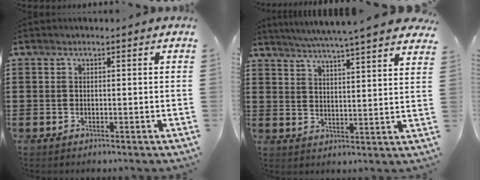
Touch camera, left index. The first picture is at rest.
{"total": 5.1, "force": [4.7, -0.8, 1.8], "torque": [-0.053, -0.029, 0.078]}